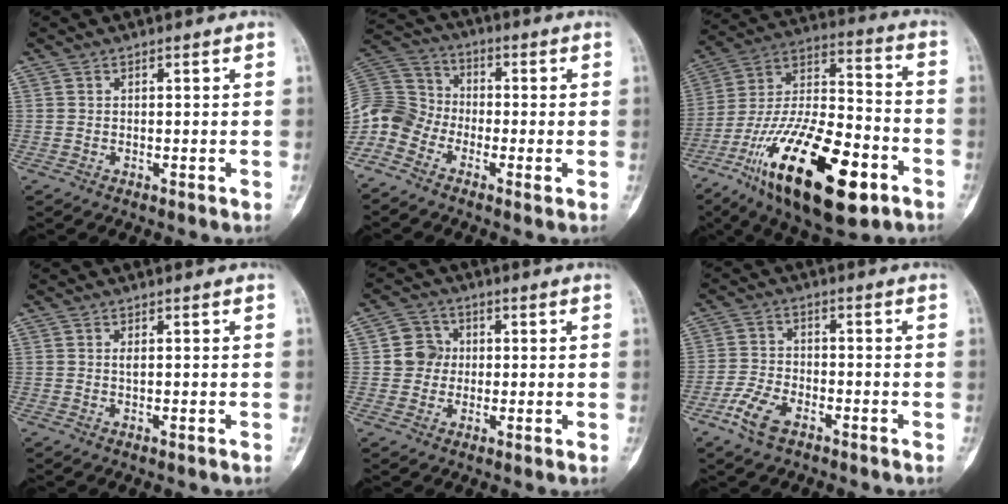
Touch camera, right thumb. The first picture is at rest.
{"total": 10.4, "force": [-5.2, 7.6, 4.9], "torque": [-0.092, 0.046, -0.120]}
{"total": 28.6, "force": [-13.6, 11.4, 22.5], "torque": [-0.413, 0.054, -0.228]}
{"total": 0.9, "force": [0.0, 0.2, 0.9], "torque": [-0.018, -0.002, 0.002]}
{"total": 5.3, "force": [0.4, 5.0, 1.5], "torque": [0.006, 0.008, -0.001]}
{"total": 6.8, "force": [-4.0, 3.4, 4.2], "torque": [-0.092, 0.014, -0.079]}